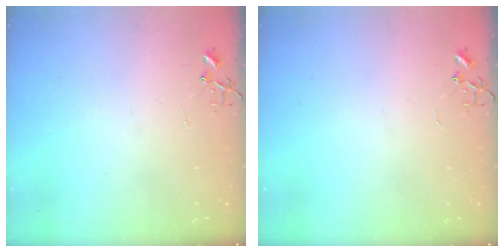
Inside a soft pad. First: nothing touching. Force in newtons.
{"total": 0.0}